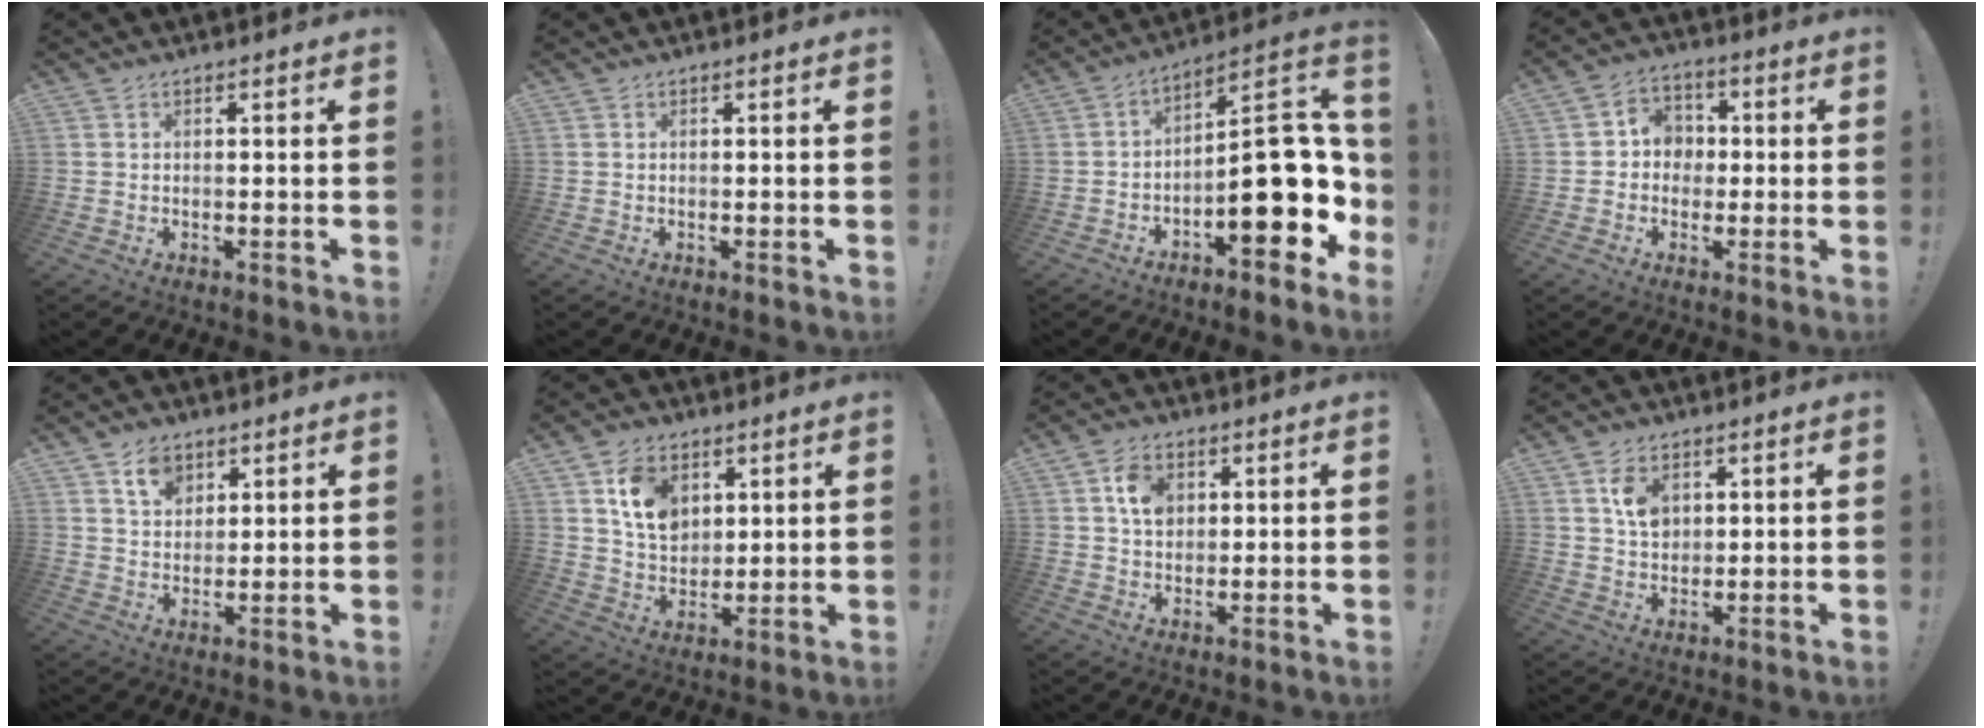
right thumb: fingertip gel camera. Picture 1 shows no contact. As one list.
[{"total": 0.0}, {"total": 18.9, "force": [-3.5, 8.8, 16.4], "torque": [-0.202, 0.022, -0.045]}, {"total": 6.8, "force": [-0.9, 6.4, 2.0], "torque": [-0.034, 0.020, -0.011]}, {"total": 7.3, "force": [4.4, 5.0, 3.0], "torque": [-0.044, -0.016, 0.080]}, {"total": 11.5, "force": [5.3, 8.4, 5.7], "torque": [-0.094, -0.014, 0.105]}, {"total": 7.7, "force": [2.5, 5.9, 4.4], "torque": [-0.069, 0.006, 0.048]}, {"total": 6.7, "force": [2.5, 5.0, 3.8], "torque": [-0.049, -0.005, 0.045]}]